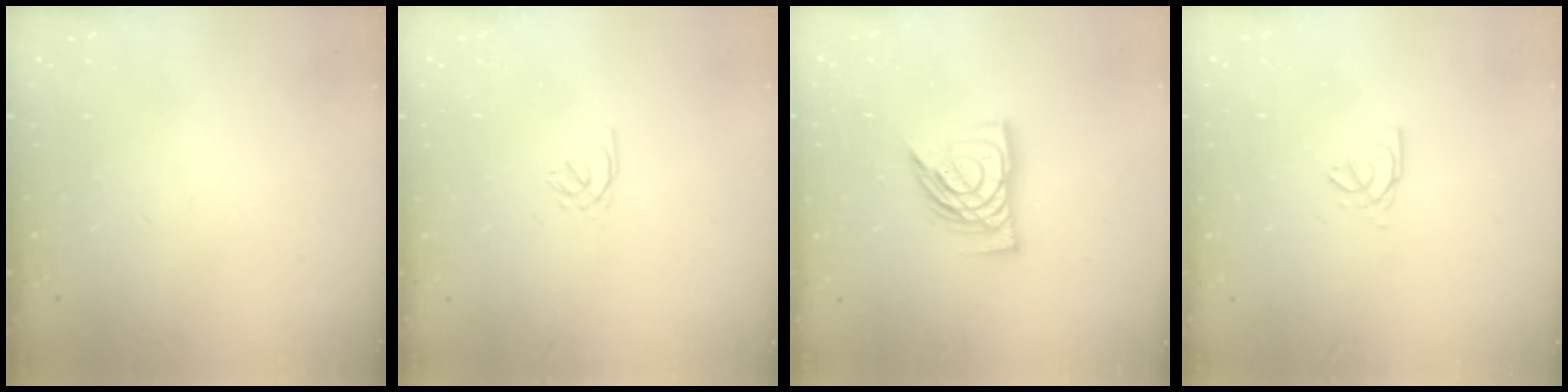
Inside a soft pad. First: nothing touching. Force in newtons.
{"total": 0.9, "press": 0.8, "slide": 0.4}
{"total": 12.1, "press": 12.0, "slide": 1.4}
{"total": 2.7, "press": 2.7, "slide": 0.4}